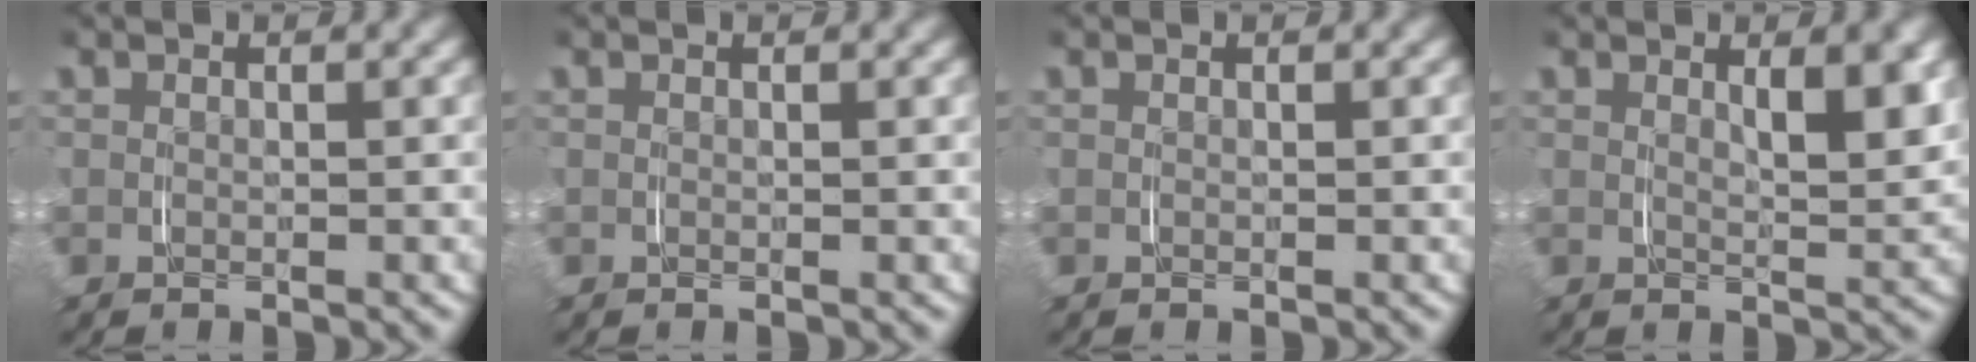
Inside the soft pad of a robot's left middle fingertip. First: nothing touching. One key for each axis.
{"total": 0.0}
{"total": 0.0}
{"total": 2.8, "fx": 1.5, "fy": 0.4, "fz": 2.4, "tx": -0.035, "ty": -0.012, "tz": 0.027}